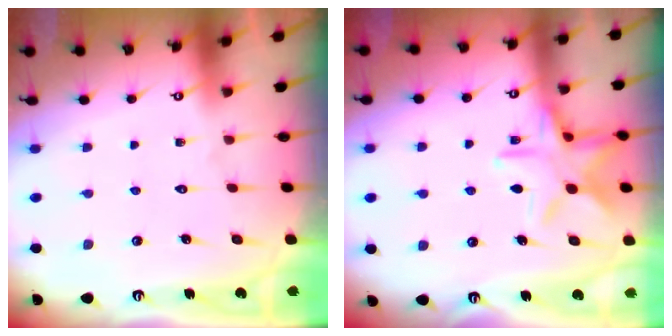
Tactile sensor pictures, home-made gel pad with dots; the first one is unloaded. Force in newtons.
{"total": 13.3, "press": 13.3, "slide": 1.0}